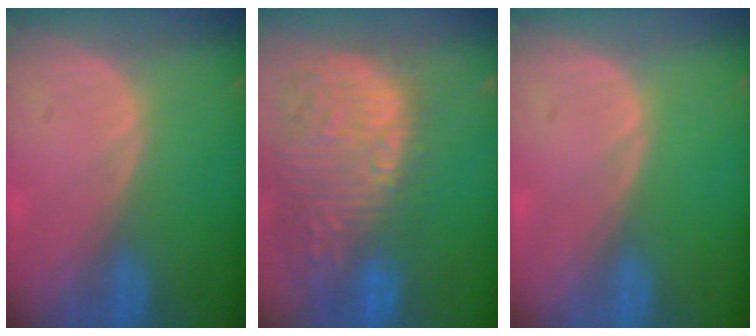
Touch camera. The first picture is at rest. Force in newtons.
{"total": 15.6, "press": 12.7, "slide": 9.0}
{"total": 0.0}